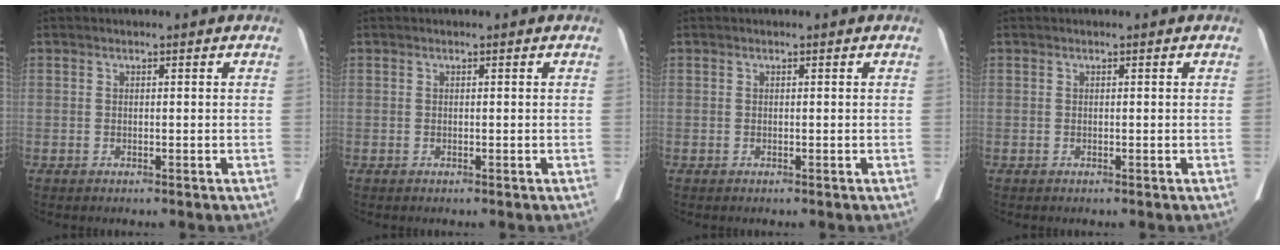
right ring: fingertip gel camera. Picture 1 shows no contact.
{"total": 0.0}
{"total": 0.0}
{"total": 0.0}